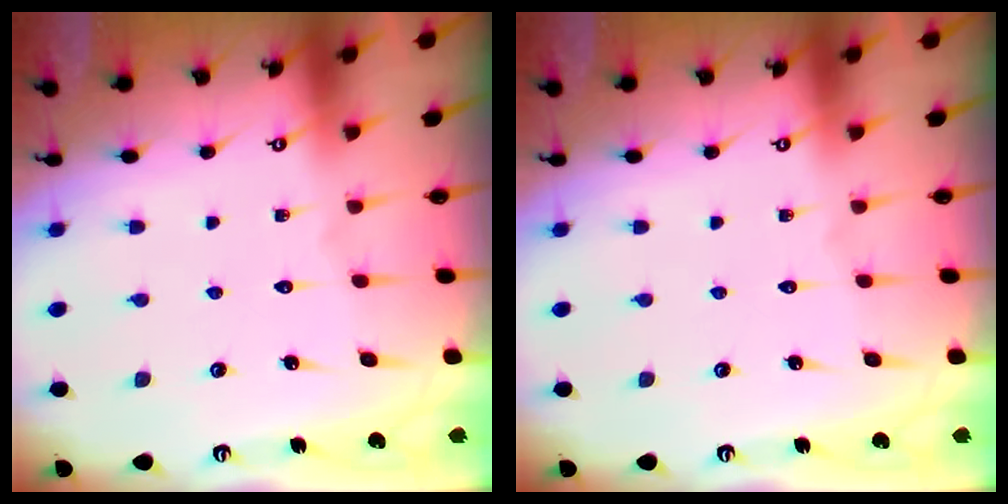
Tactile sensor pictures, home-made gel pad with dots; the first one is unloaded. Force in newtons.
{"total": 0.0}